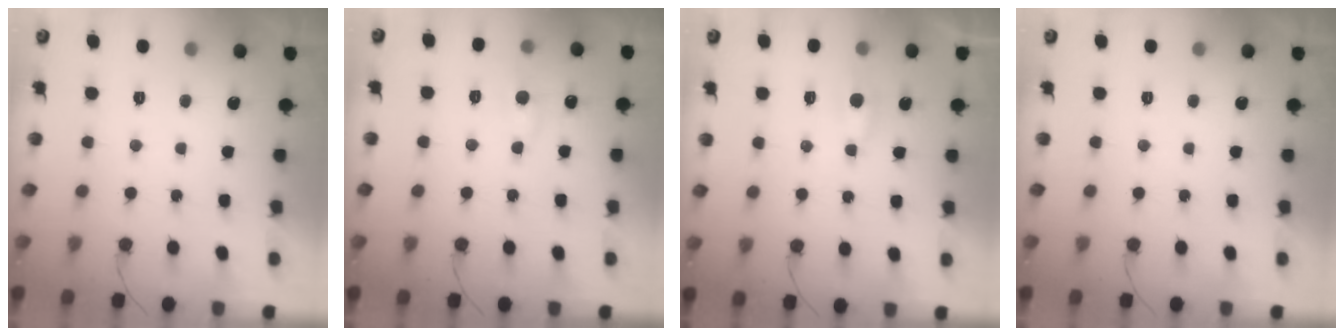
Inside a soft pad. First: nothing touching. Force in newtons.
{"total": 4.6, "press": 4.6, "slide": 0.6}
{"total": 3.4, "press": 3.4, "slide": 0.5}
{"total": 0.0}